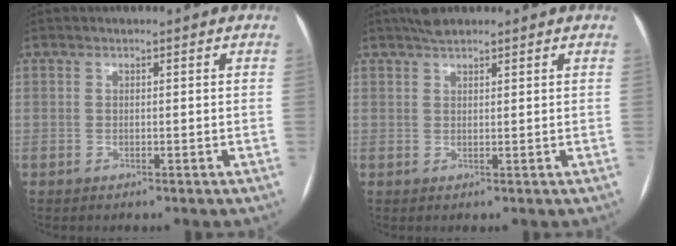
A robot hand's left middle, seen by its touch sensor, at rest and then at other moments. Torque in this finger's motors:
{"motor_torque": [0.18, -0.16, 0.00, 0.02]}